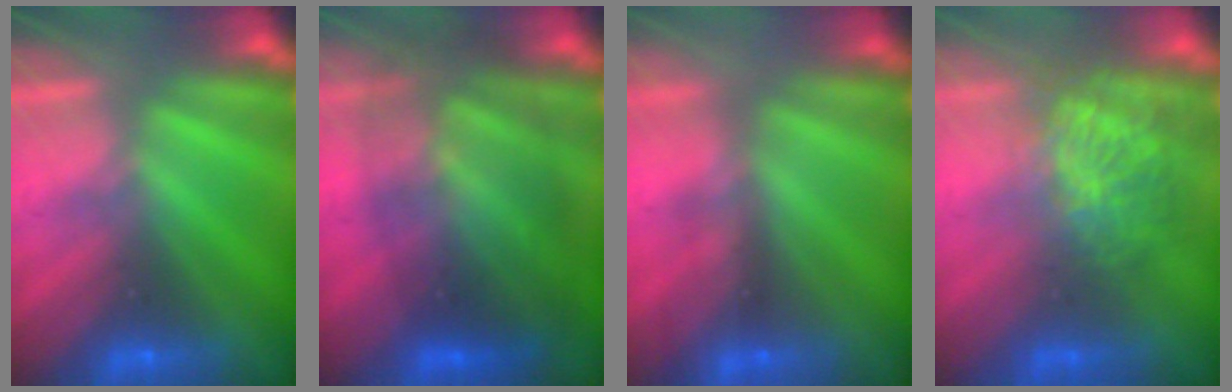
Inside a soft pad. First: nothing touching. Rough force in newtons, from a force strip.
{"total": 11.8}
{"total": 2.0}
{"total": 3.6}